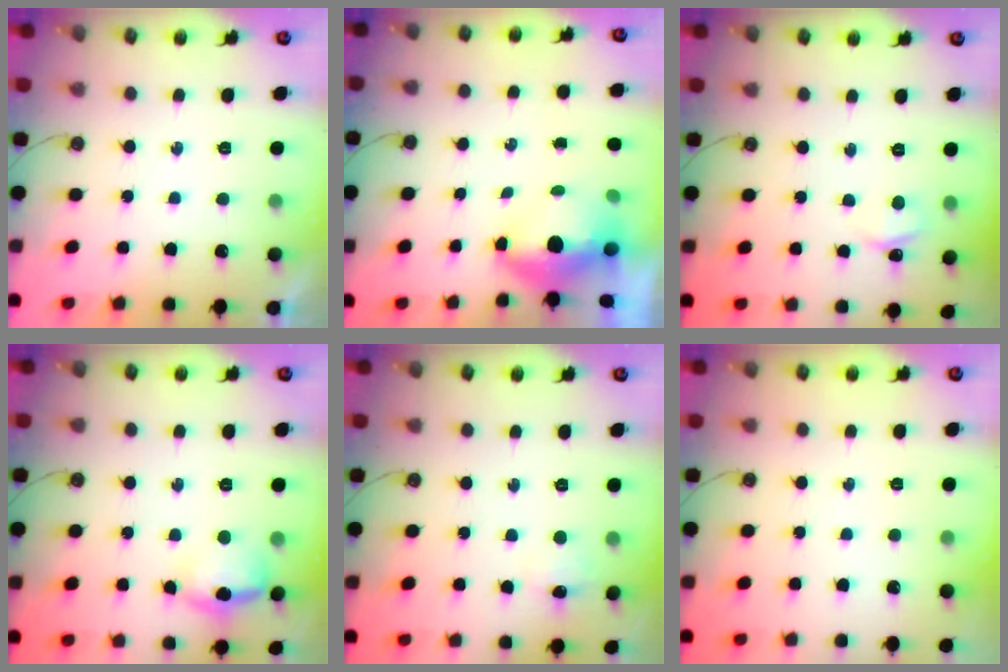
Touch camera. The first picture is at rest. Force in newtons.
{"total": 5.7, "press": 5.3, "slide": 2.1}
{"total": 2.8, "press": 2.7, "slide": 0.4}
{"total": 12.4, "press": 12.3, "slide": 1.7}
{"total": 6.5, "press": 6.4, "slide": 0.9}
{"total": 0.0}